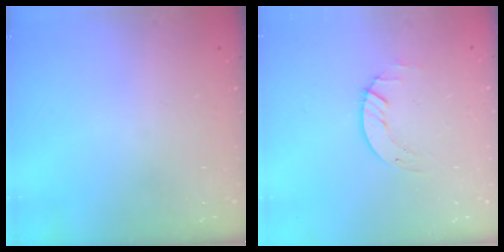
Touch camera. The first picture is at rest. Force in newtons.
{"total": 2.0, "press": 2.0, "slide": 0.2}